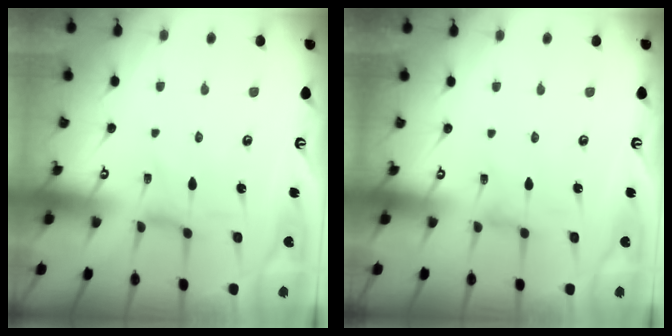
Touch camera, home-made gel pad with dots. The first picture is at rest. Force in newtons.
{"total": 0.6, "press": 0.5, "slide": 0.3}